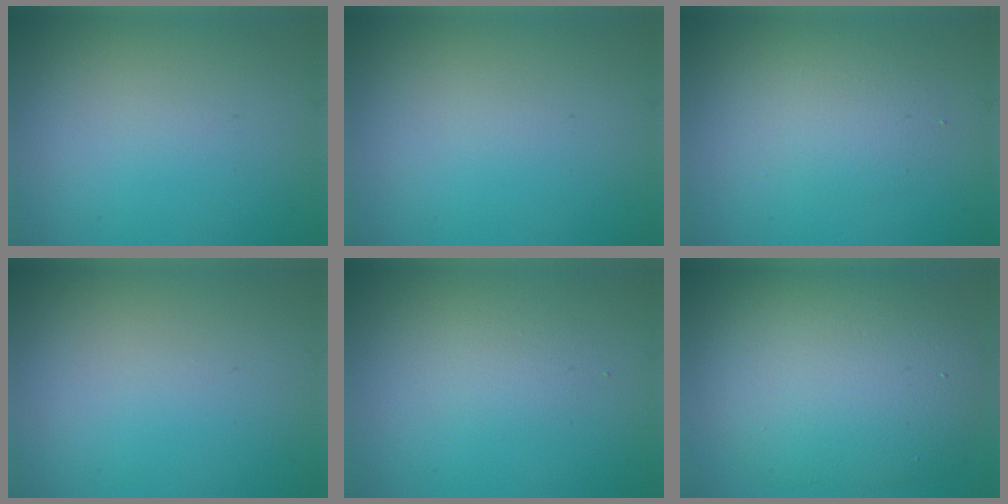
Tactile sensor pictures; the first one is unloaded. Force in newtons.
{"total": 0.0}
{"total": 2.4, "press": 2.4, "slide": 0.1}
{"total": 0.0}
{"total": 1.4, "press": 1.4, "slide": 0.1}
{"total": 9.8, "press": 9.8, "slide": 0.7}